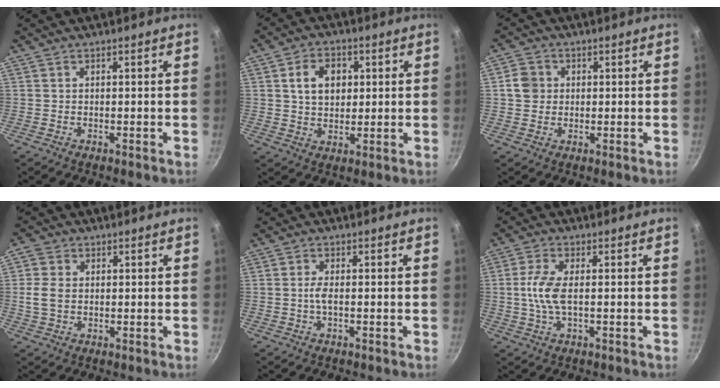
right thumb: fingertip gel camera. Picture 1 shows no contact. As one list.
[{"total": 7.9, "force": [1.8, 5.8, 5.0], "torque": [-0.064, 0.003, 0.028]}, {"total": 4.1, "force": [0.4, 3.8, 1.5], "torque": [-0.006, 0.007, 0.001]}, {"total": 5.0, "force": [0.2, 3.8, 3.3], "torque": [-0.057, 0.003, 0.000]}, {"total": 2.0, "force": [-0.4, 0.5, 1.9], "torque": [-0.046, 0.003, -0.012]}, {"total": 6.0, "force": [-0.2, 2.3, 5.6], "torque": [-0.129, 0.005, -0.008]}]